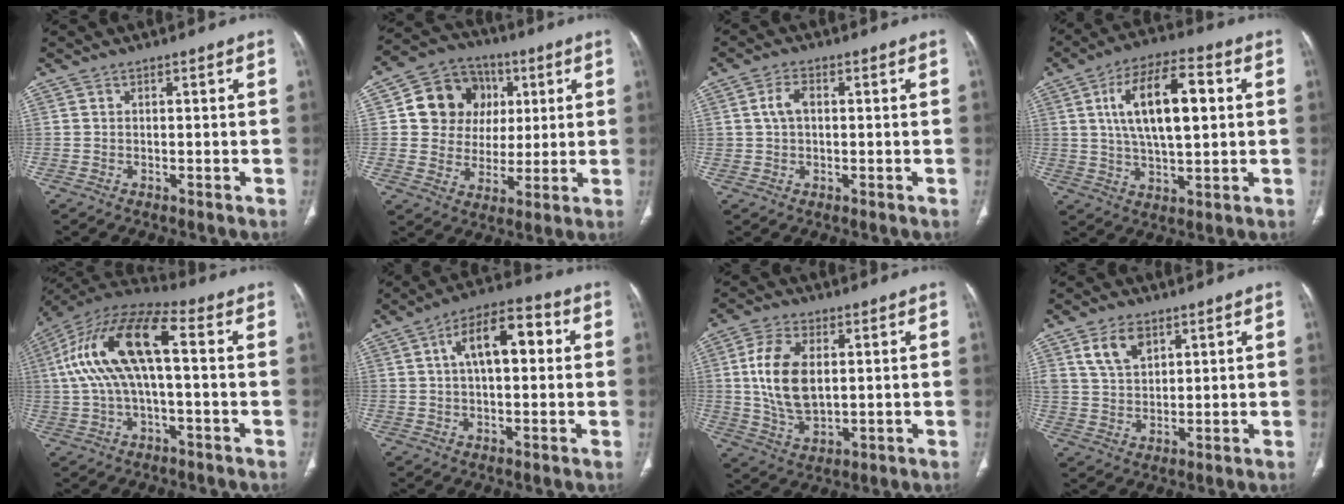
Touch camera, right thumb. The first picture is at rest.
{"total": 13.9, "force": [3.4, 12.4, 5.4], "torque": [-0.049, 0.007, 0.061]}
{"total": 3.7, "force": [0.5, 2.4, 2.7], "torque": [-0.054, 0.008, 0.010]}
{"total": 15.3, "force": [3.1, 6.5, 13.5], "torque": [-0.225, 0.008, 0.052]}
{"total": 17.0, "force": [1.4, 6.8, 15.6], "torque": [-0.320, 0.049, 0.021]}
{"total": 11.4, "force": [2.4, 5.5, 9.7], "torque": [-0.146, 0.028, 0.030]}
{"total": 12.1, "force": [1.6, 6.8, 9.9], "torque": [-0.192, -0.010, 0.035]}
{"total": 7.1, "force": [3.7, 4.4, 4.1], "torque": [-0.063, -0.017, 0.076]}